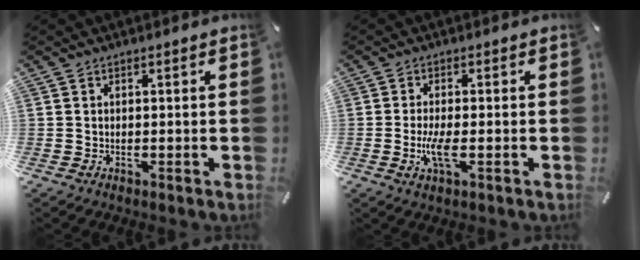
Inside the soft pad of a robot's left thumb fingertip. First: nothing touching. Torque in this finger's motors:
{"motor_torque": [1.03, 1.23, 0.74, 0.29, 0.08]}